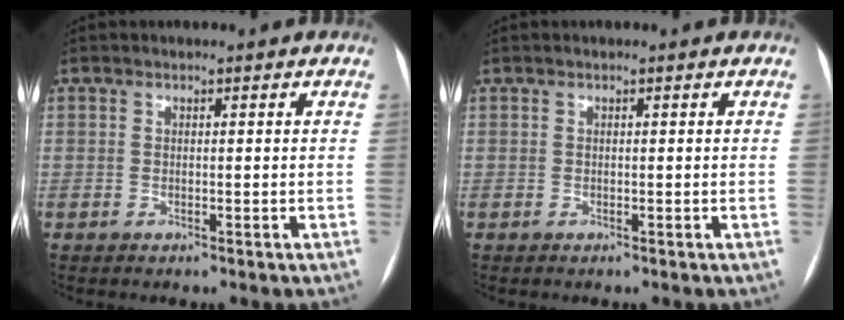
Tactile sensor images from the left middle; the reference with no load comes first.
{"total": 0.0}